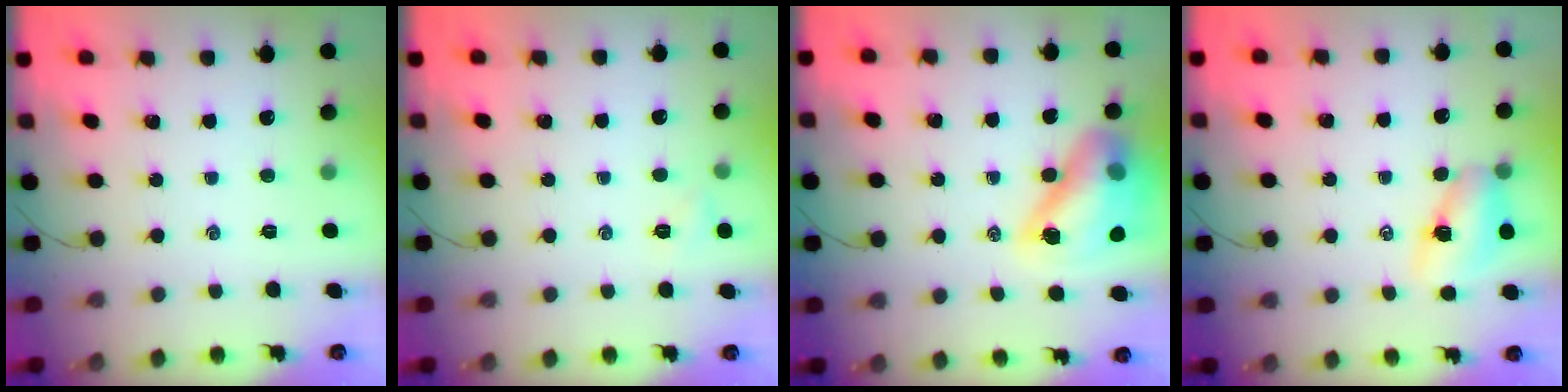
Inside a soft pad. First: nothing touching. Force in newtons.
{"total": 3.1, "press": 3.0, "slide": 0.9}
{"total": 15.8, "press": 15.2, "slide": 4.3}
{"total": 7.8, "press": 7.7, "slide": 1.2}